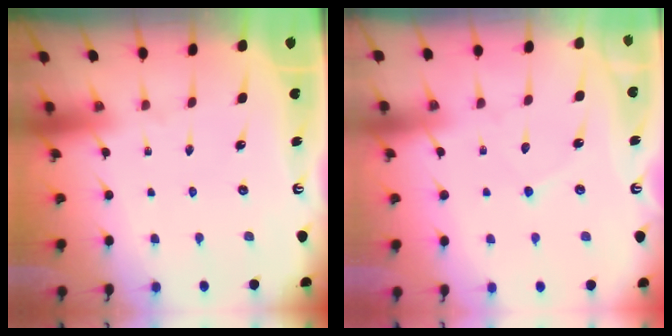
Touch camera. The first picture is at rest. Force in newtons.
{"total": 3.9, "press": 3.9, "slide": 0.2}